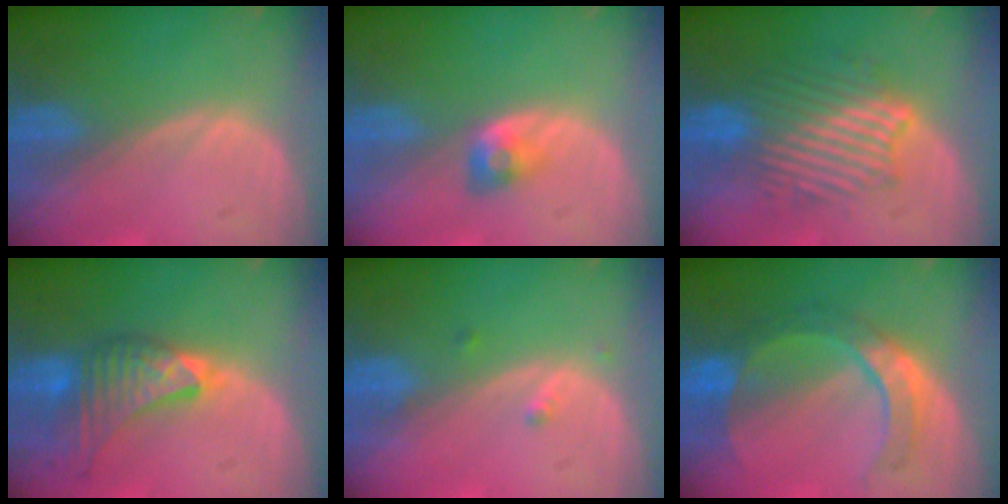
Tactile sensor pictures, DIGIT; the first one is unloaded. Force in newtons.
{"total": 2.8, "press": 2.4, "slide": 1.4}
{"total": 8.9, "press": 8.8, "slide": 1.7}
{"total": 7.6, "press": 7.6, "slide": 1.0}
{"total": 1.3, "press": 1.1, "slide": 0.7}
{"total": 7.2, "press": 7.2, "slide": 0.6}